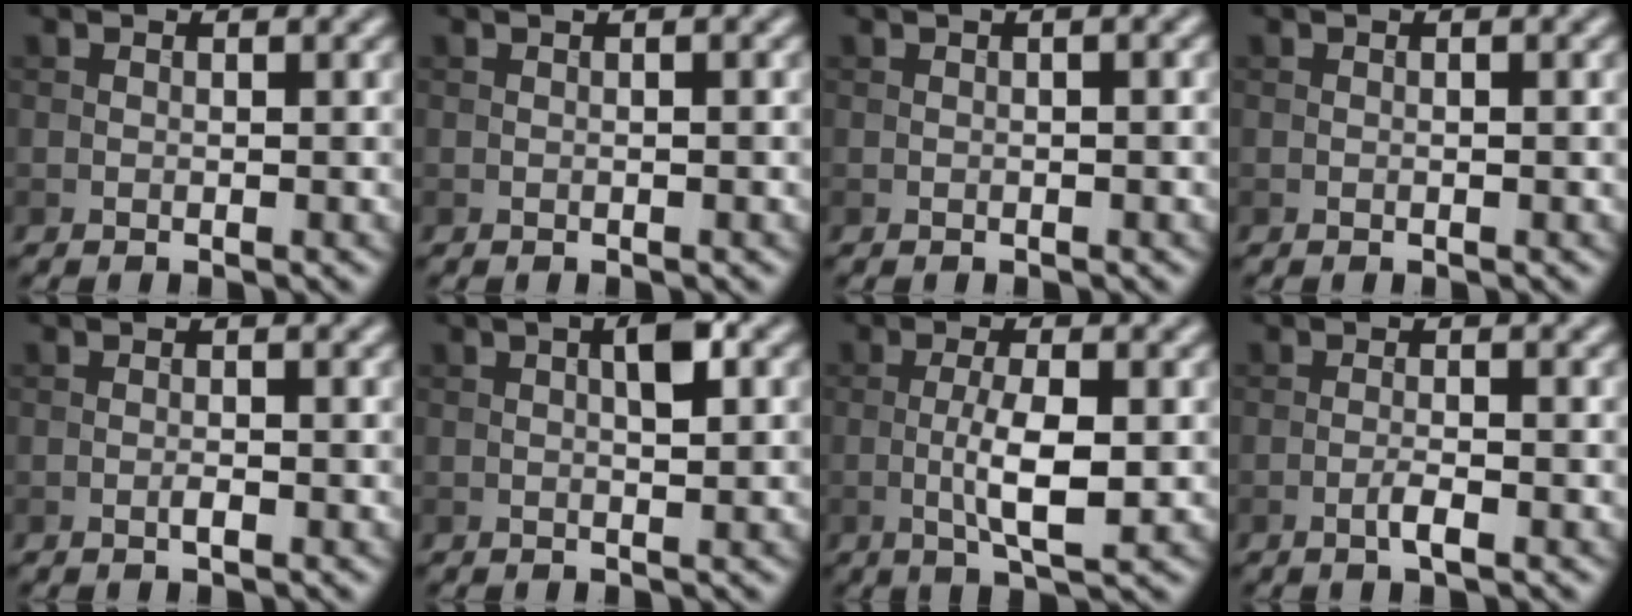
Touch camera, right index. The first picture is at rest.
{"total": 1.2, "force": [0.3, 0.3, 1.1], "torque": [-0.018, 0.001, -0.001]}
{"total": 1.7, "force": [0.5, 0.4, 1.6], "torque": [-0.026, 0.003, 0.002]}
{"total": 0.7, "force": [0.1, 0.1, 0.7], "torque": [-0.011, 0.001, 0.001]}
{"total": 1.1, "force": [-0.4, 0.2, 1.0], "torque": [-0.018, 0.000, -0.009]}
{"total": 3.3, "force": [0.8, 0.8, 3.1], "torque": [-0.053, 0.007, 0.012]}
{"total": 5.0, "force": [-0.6, 1.2, 4.9], "torque": [-0.093, -0.002, -0.012]}
{"total": 1.9, "force": [-0.8, 0.3, 1.7], "torque": [-0.031, 0.004, -0.019]}